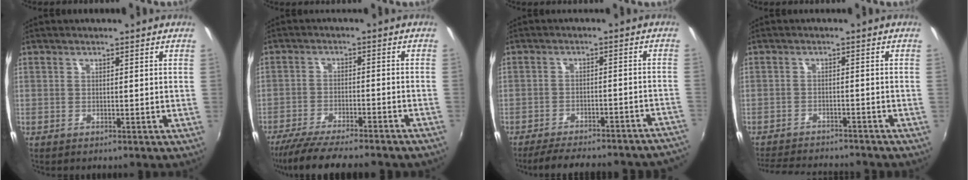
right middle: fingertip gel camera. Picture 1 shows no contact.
{"total": 15.7, "force": [-13.6, 1.9, 7.7], "torque": [-0.153, -0.034, -0.205]}
{"total": 19.3, "force": [-17.5, 3.2, 7.5], "torque": [-0.115, -0.004, -0.217]}
{"total": 11.7, "force": [-10.6, 2.4, 4.1], "torque": [-0.100, -0.010, -0.160]}